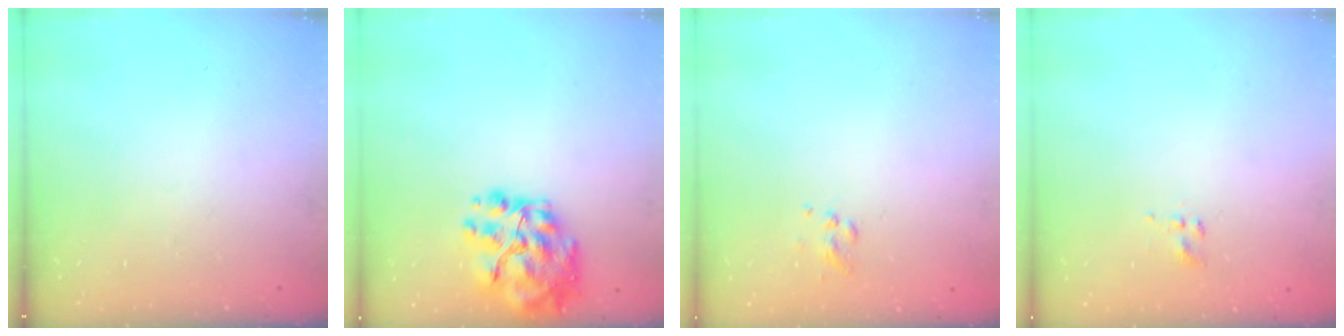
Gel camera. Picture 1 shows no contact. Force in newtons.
{"total": 13.9, "press": 13.3, "slide": 4.4}
{"total": 3.0, "press": 2.9, "slide": 0.8}
{"total": 1.8, "press": 1.5, "slide": 0.9}